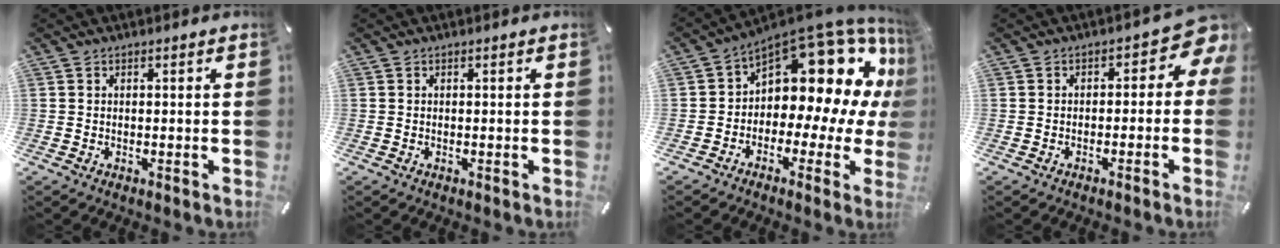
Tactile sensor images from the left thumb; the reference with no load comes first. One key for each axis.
{"total": 0.0}
{"total": 16.3, "fx": 7.4, "fy": 9.2, "fz": 11.2, "tx": -0.141, "ty": -0.075, "tz": 0.115}
{"total": 5.6, "fx": 0.1, "fy": 3.6, "fz": 4.2, "tx": -0.050, "ty": -0.006, "tz": -0.005}